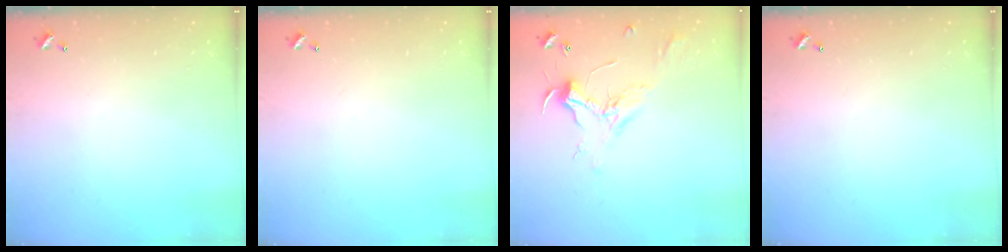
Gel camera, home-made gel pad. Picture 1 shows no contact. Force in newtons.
{"total": 0.0}
{"total": 2.3, "press": 2.2, "slide": 0.7}
{"total": 0.0}